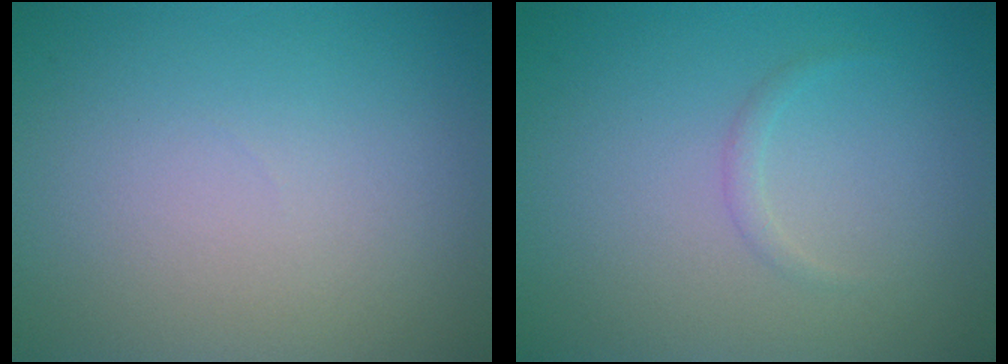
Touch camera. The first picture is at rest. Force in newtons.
{"total": 0.7, "press": 0.7, "slide": 0.0}